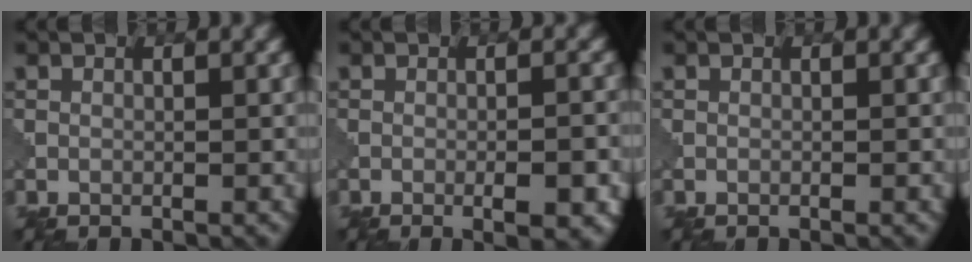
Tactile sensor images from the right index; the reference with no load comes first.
{"total": 4.0, "force": [-1.4, 1.4, 3.5], "torque": [-0.016, 0.008, -0.018]}
{"total": 0.0}